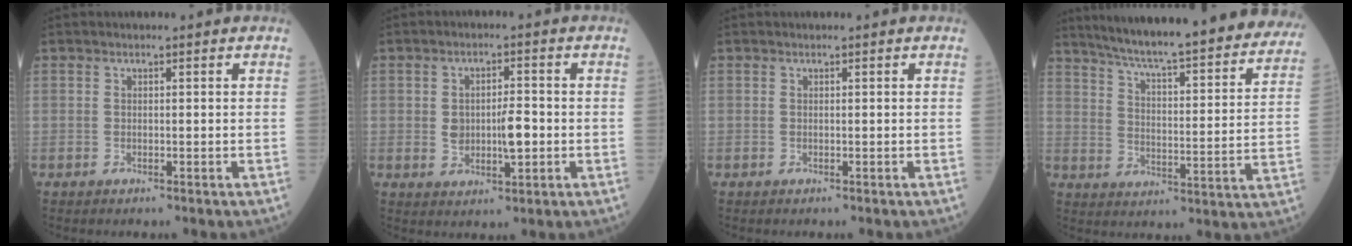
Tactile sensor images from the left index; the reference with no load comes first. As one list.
[{"total": 5.5, "force": [-0.5, 2.5, 4.8], "torque": [-0.083, 0.006, -0.003]}, {"total": 0.0}, {"total": 33.0, "force": [29.1, 3.8, 15.1], "torque": [-0.233, -0.066, 0.365]}]